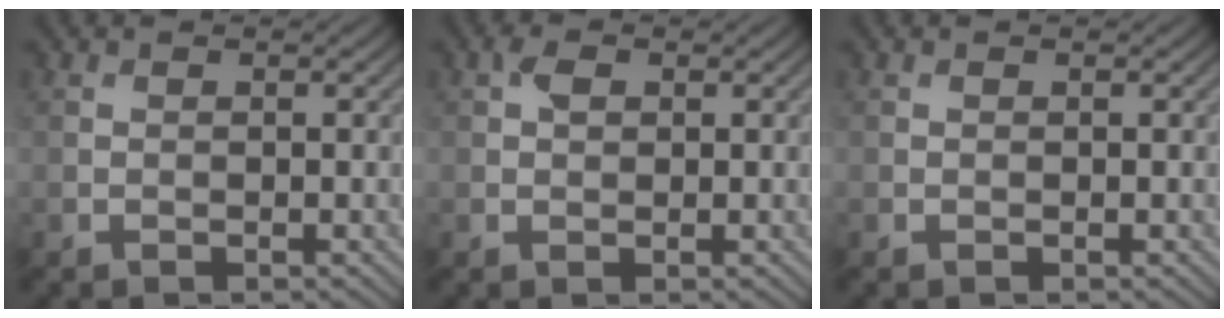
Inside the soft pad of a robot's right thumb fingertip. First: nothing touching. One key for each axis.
{"total": 1.5, "fx": 0.5, "fy": 1.0, "fz": 1.0, "tx": -0.019, "ty": 0.003, "tz": 0.006}
{"total": 0.0}